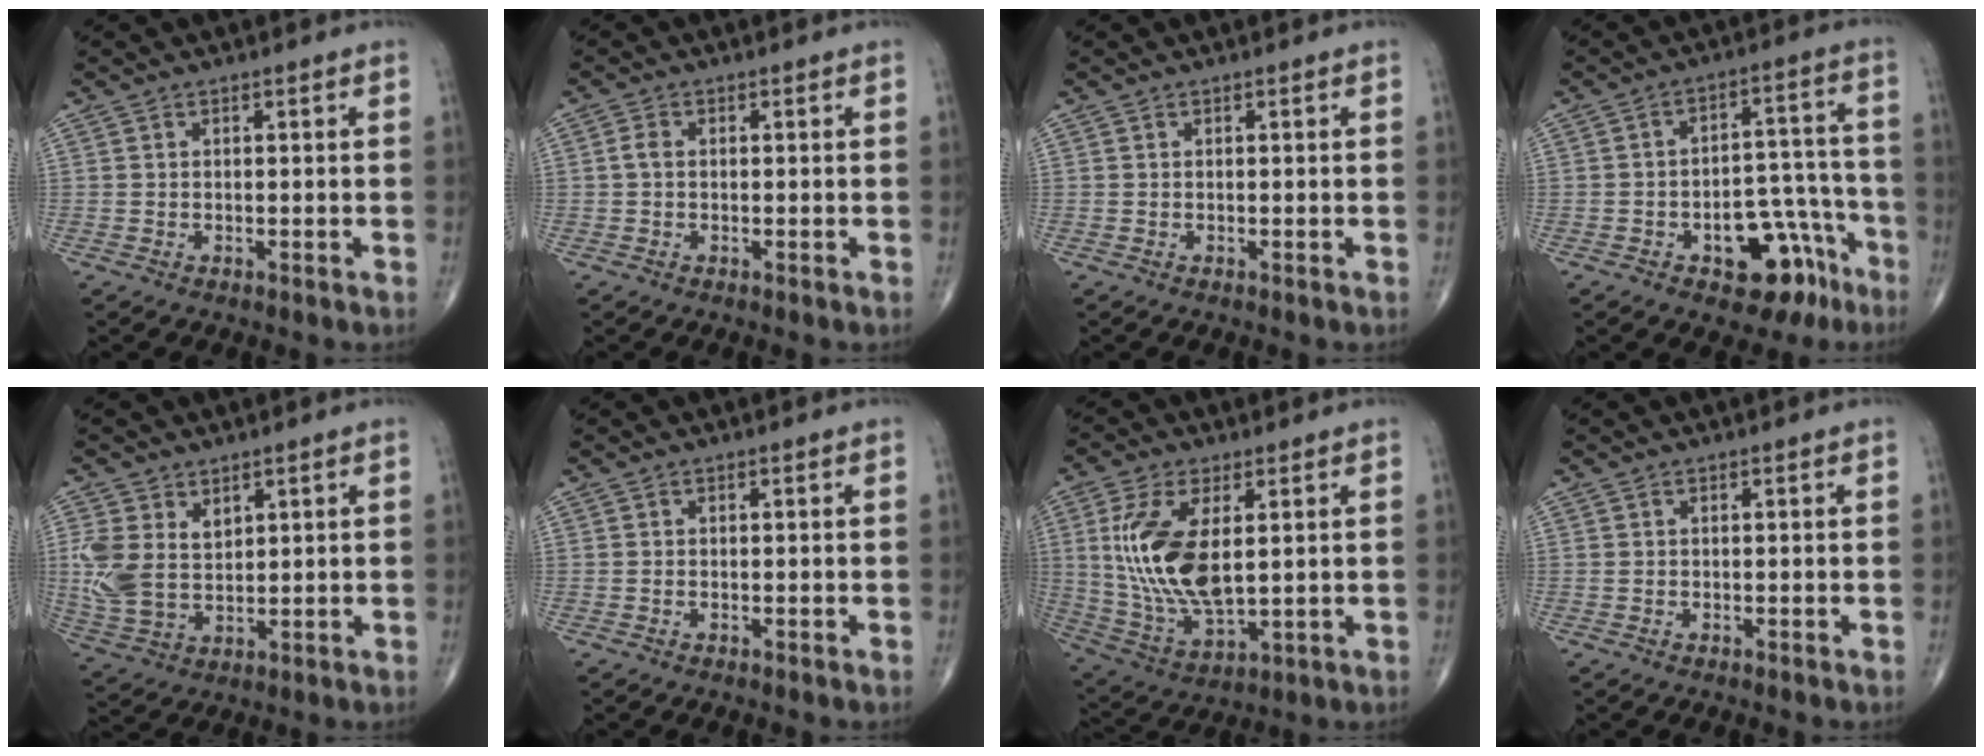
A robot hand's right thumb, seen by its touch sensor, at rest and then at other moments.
{"total": 1.6, "force": [0.0, 1.1, 1.2], "torque": [-0.021, 0.003, -0.003]}
{"total": 0.0}
{"total": 13.2, "force": [-6.9, 7.3, 8.6], "torque": [-0.066, 0.065, -0.088]}
{"total": 9.7, "force": [3.0, 6.5, 6.5], "torque": [-0.132, -0.011, 0.073]}
{"total": 0.0}
{"total": 15.9, "force": [2.8, 7.6, 13.8], "torque": [-0.279, -0.016, 0.066]}
{"total": 0.0}